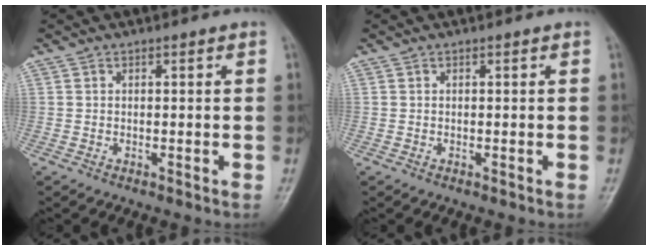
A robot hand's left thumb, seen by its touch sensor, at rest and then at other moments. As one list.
[{"total": 0.0}]